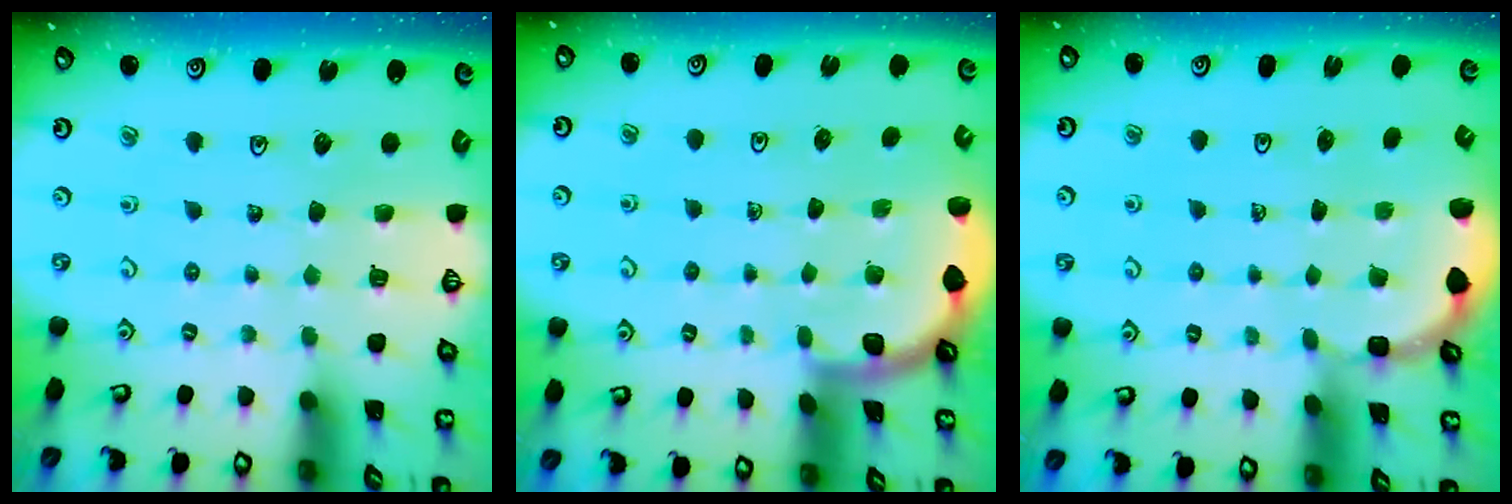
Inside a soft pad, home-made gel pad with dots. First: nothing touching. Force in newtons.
{"total": 1.9, "press": 1.9, "slide": 0.0}
{"total": 1.8, "press": 1.7, "slide": 0.7}